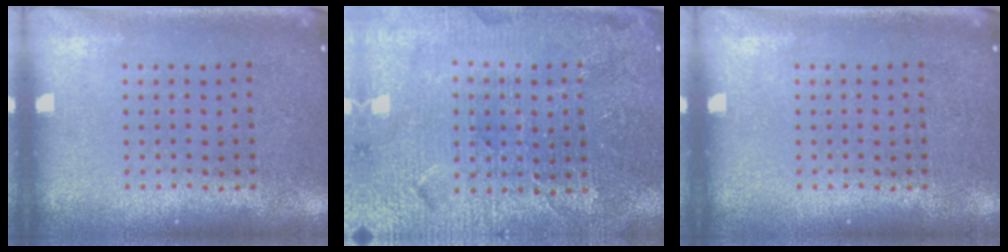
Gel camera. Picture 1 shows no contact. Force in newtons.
{"total": 4.3, "press": 4.1, "slide": 1.2}
{"total": 0.0}